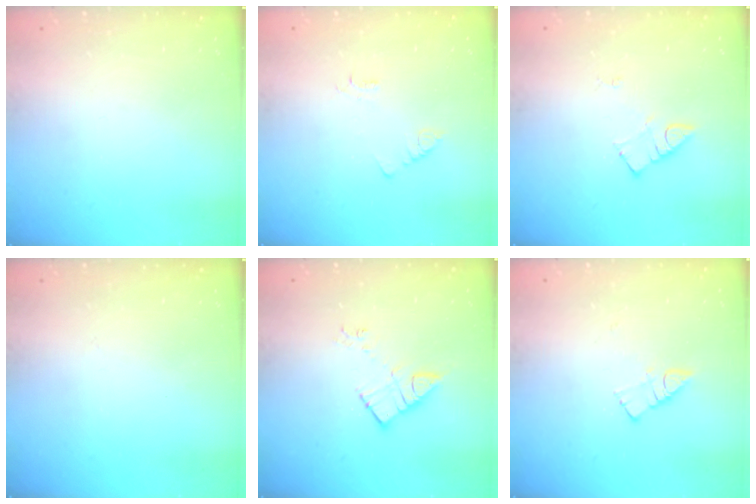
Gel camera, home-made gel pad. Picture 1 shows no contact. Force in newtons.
{"total": 1.9, "press": 1.9, "slide": 0.3}
{"total": 4.2, "press": 4.1, "slide": 0.6}
{"total": 2.8, "press": 2.8, "slide": 0.4}
{"total": 7.9, "press": 7.9, "slide": 0.4}
{"total": 4.8, "press": 4.7, "slide": 0.8}